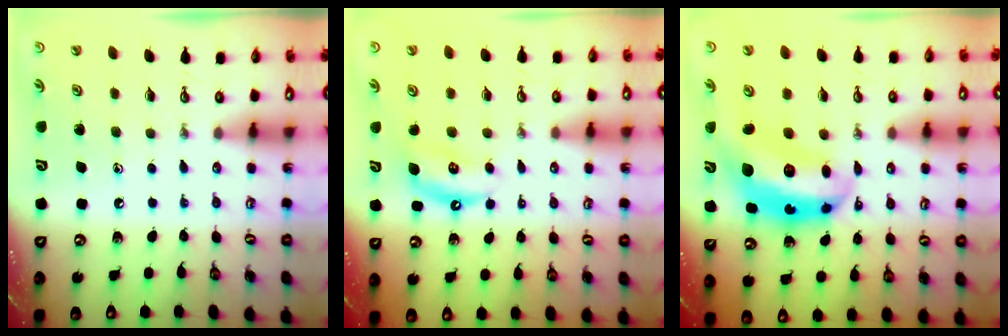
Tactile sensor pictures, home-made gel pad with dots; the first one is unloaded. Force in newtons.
{"total": 5.9, "press": 5.9, "slide": 0.4}
{"total": 10.6, "press": 10.6, "slide": 1.0}